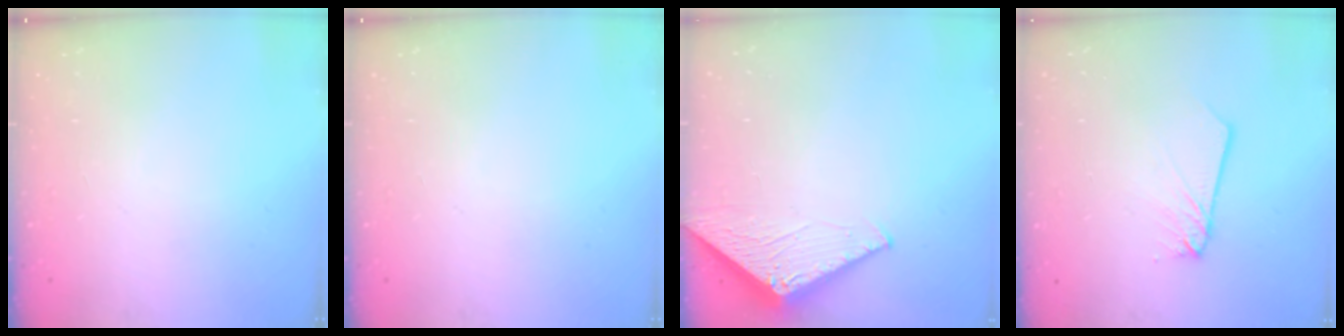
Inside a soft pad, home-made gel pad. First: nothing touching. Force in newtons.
{"total": 0.0}
{"total": 3.1, "press": 3.1, "slide": 0.2}
{"total": 2.5, "press": 2.5, "slide": 0.1}